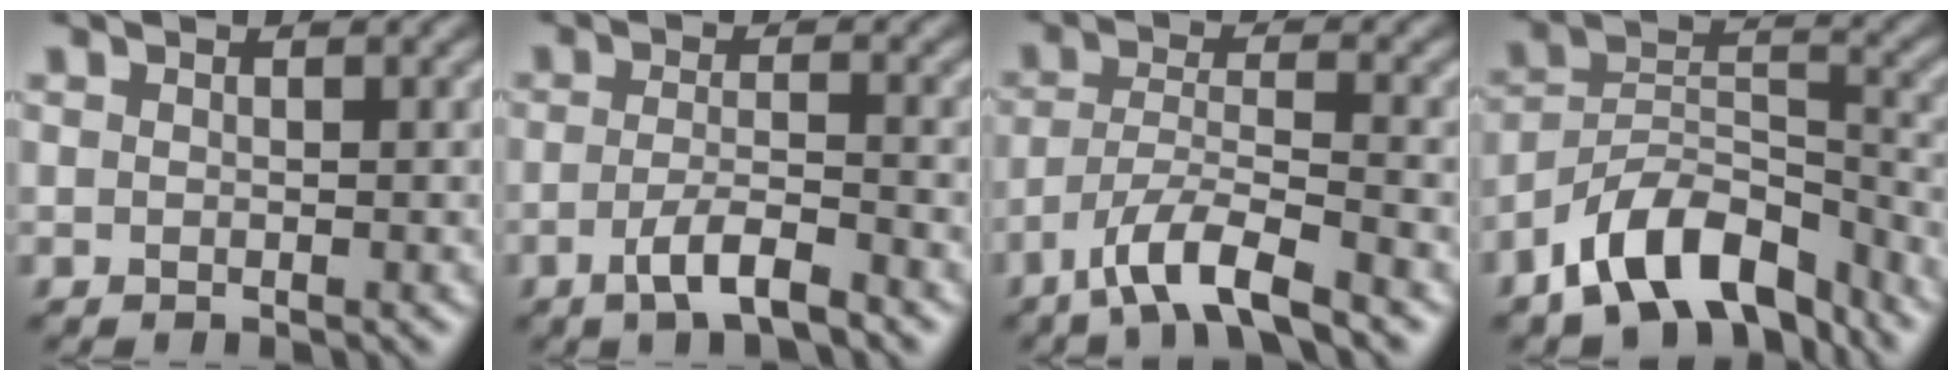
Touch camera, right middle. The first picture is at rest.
{"total": 3.4, "force": [-1.8, 0.8, 2.8], "torque": [-0.058, 0.003, -0.037]}
{"total": 5.6, "force": [-3.9, 1.1, 3.9], "torque": [-0.073, 0.002, -0.076]}
{"total": 9.3, "force": [-6.4, 4.5, 5.0], "torque": [-0.078, 0.005, -0.124]}